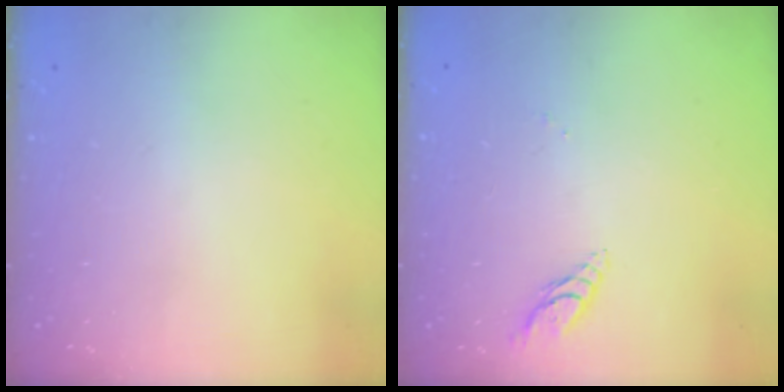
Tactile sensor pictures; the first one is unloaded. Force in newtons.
{"total": 4.7, "press": 4.7, "slide": 0.1}